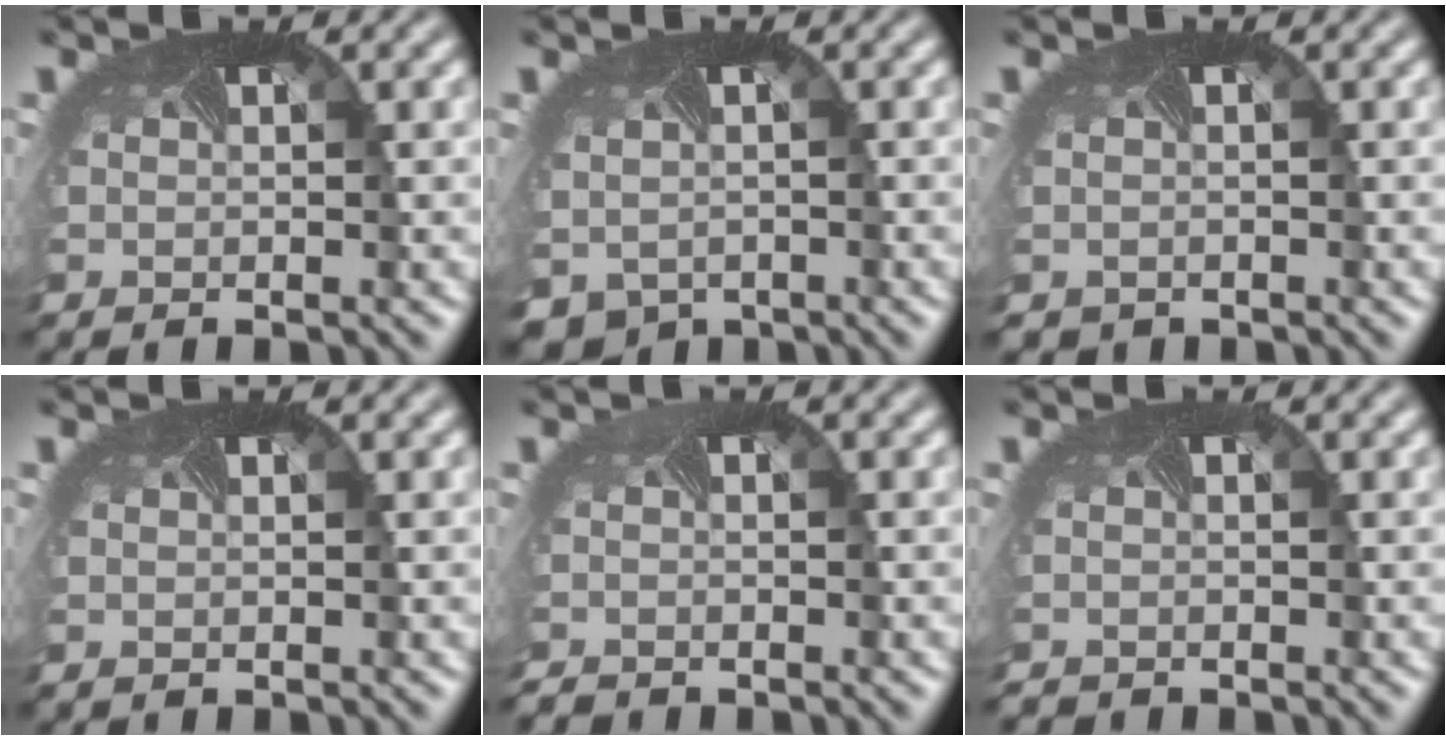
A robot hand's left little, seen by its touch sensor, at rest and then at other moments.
{"total": 4.9, "force": [-2.5, 3.5, 2.4], "torque": [-0.054, -0.029, -0.028]}
{"total": 0.7, "force": [-0.3, 0.6, -0.1], "torque": [0.006, -0.007, -0.004]}
{"total": 0.0}
{"total": 1.3, "force": [-1.3, 0.1, 0.0], "torque": [-0.010, -0.010, -0.026]}
{"total": 0.8, "force": [-0.7, 0.1, -0.2], "torque": [0.002, -0.006, -0.011]}